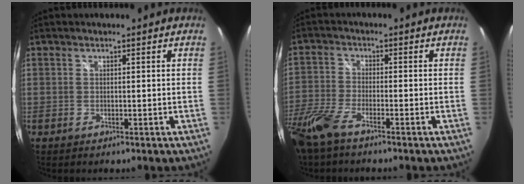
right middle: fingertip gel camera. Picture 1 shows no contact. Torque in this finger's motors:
{"motor_torque": [1.09, -1.04, 0.22, 0.16]}